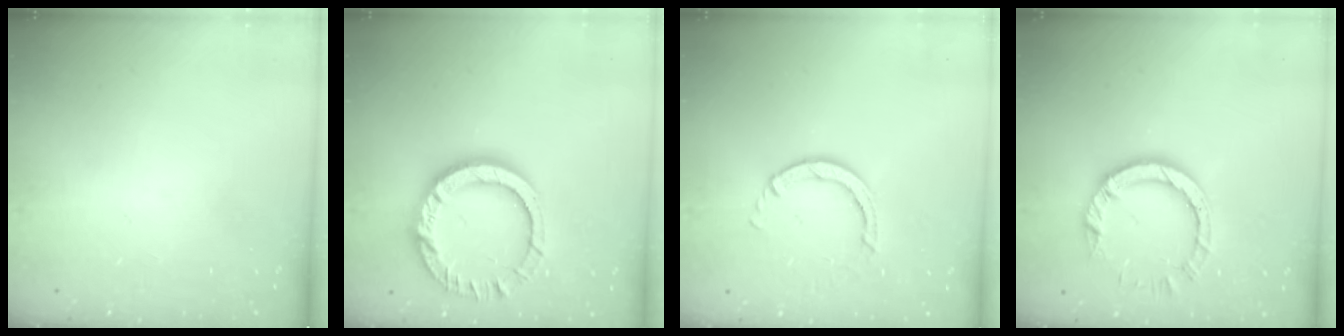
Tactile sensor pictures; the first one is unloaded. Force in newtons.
{"total": 15.1, "press": 15.0, "slide": 1.5}
{"total": 3.0, "press": 3.0, "slide": 0.4}
{"total": 7.6, "press": 7.6, "slide": 0.8}